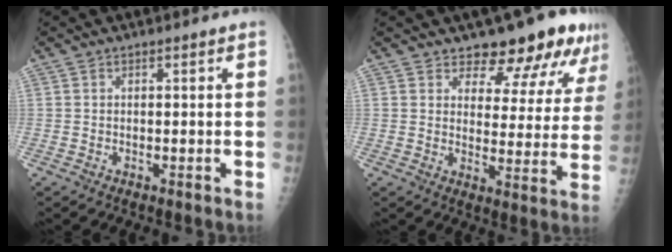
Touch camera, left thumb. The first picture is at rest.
{"total": 12.5, "force": [10.1, 5.4, 5.2], "torque": [-0.020, -0.065, 0.119]}